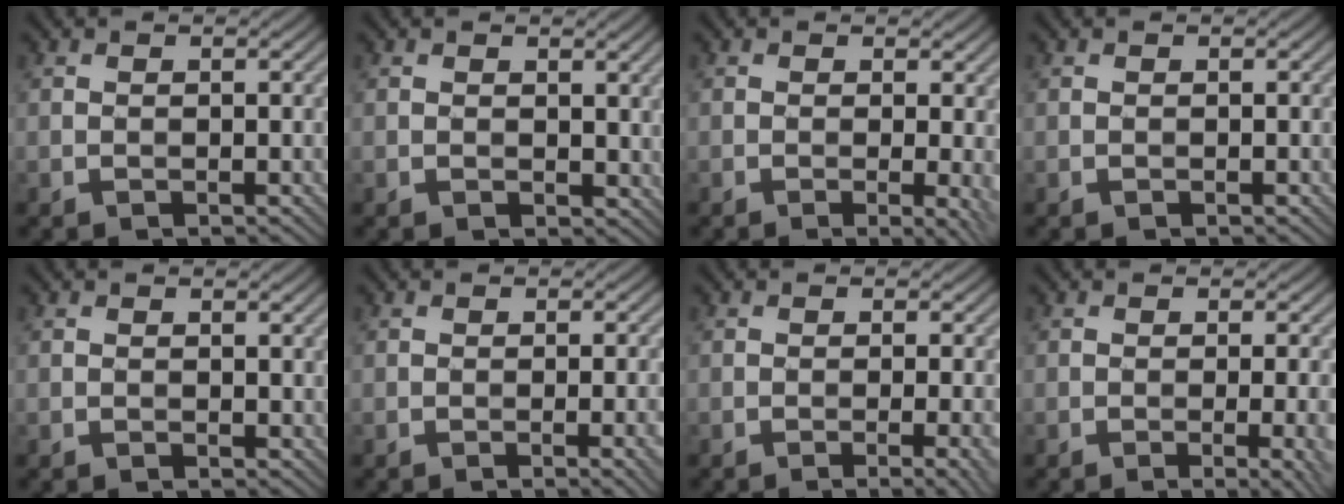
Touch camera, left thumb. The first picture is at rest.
{"total": 1.3, "force": [0.7, 0.9, 0.6], "torque": [-0.011, -0.004, 0.016]}
{"total": 3.3, "force": [-0.4, 0.8, 3.2], "torque": [-0.050, -0.004, -0.008]}
{"total": 0.0}
{"total": 0.5, "force": [0.3, 0.4, 0.2], "torque": [-0.001, -0.002, 0.005]}
{"total": 3.4, "force": [-0.9, 0.7, 3.2], "torque": [-0.043, 0.002, -0.014]}
{"total": 3.5, "force": [-1.1, 0.7, 3.2], "torque": [-0.042, 0.005, -0.019]}
{"total": 5.2, "force": [-1.2, 1.5, 4.9], "torque": [-0.060, -0.002, -0.011]}